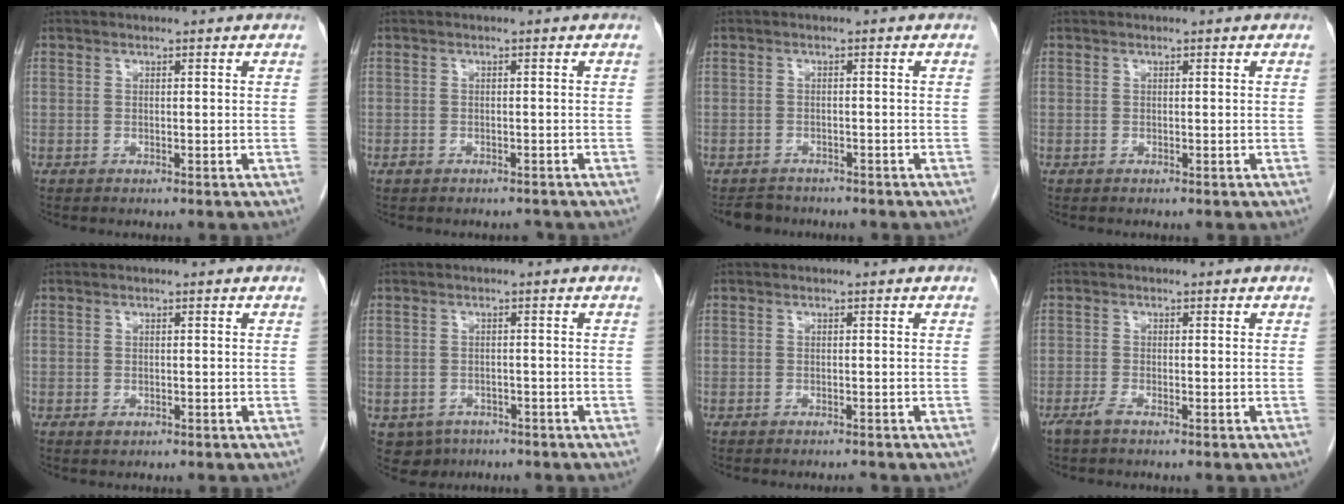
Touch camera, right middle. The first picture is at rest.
{"total": 1.5, "force": [-1.2, 0.8, 0.4], "torque": [-0.008, 0.002, -0.015]}
{"total": 3.1, "force": [-2.9, 1.2, 0.0], "torque": [-0.007, -0.006, -0.045]}
{"total": 0.0}
{"total": 0.7, "force": [-0.3, 0.5, 0.4], "torque": [-0.007, 0.000, 0.000]}
{"total": 4.5, "force": [-2.8, 3.5, 0.9], "torque": [-0.011, 0.004, -0.035]}
{"total": 0.6, "force": [-0.6, 0.0, 0.1], "torque": [-0.007, -0.003, -0.008]}
{"total": 1.3, "force": [-1.0, 0.0, 0.8], "torque": [-0.021, -0.003, -0.022]}